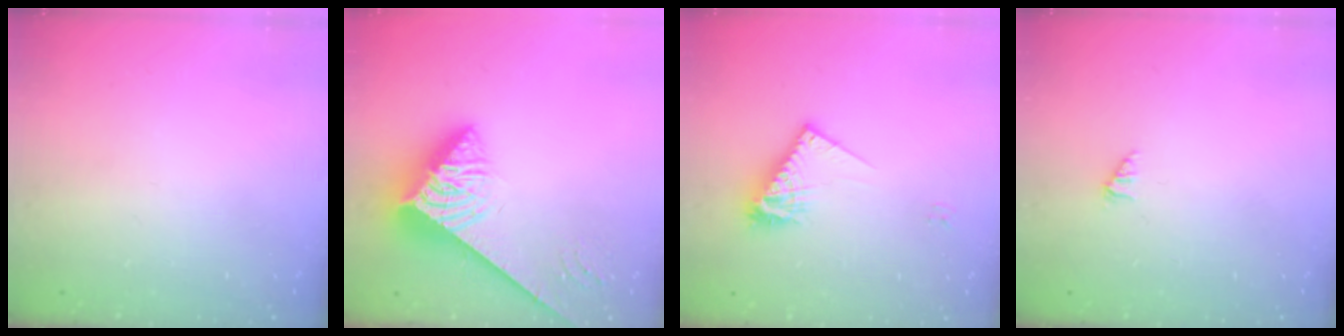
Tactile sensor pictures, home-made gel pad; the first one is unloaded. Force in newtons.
{"total": 6.3, "press": 6.3, "slide": 0.8}
{"total": 9.7, "press": 9.7, "slide": 0.4}
{"total": 0.7, "press": 0.7, "slide": 0.2}